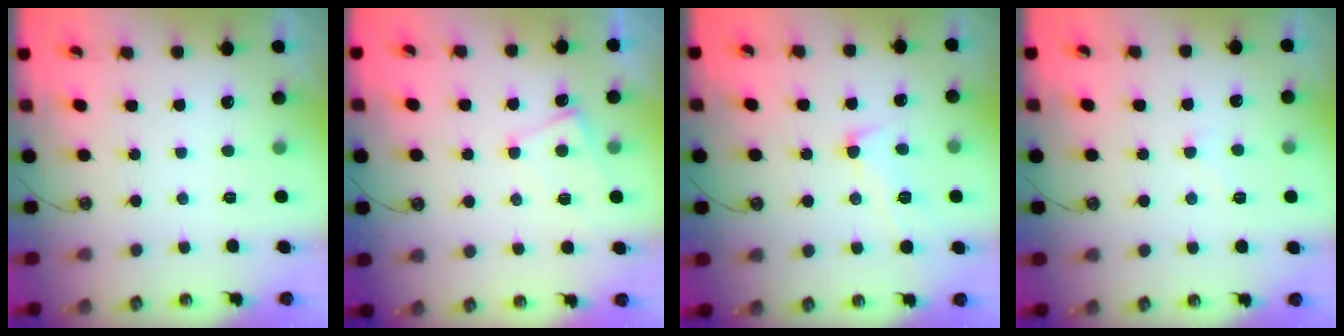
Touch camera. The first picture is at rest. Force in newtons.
{"total": 2.6, "press": 2.5, "slide": 0.5}
{"total": 1.6, "press": 1.5, "slide": 0.7}
{"total": 4.9, "press": 4.9, "slide": 0.3}